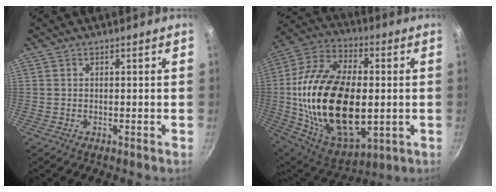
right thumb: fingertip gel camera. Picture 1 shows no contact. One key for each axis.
{"total": 30.0, "fx": -0.9, "fy": 17.1, "fz": 24.6, "tx": -0.449, "ty": 0.006, "tz": -0.008}